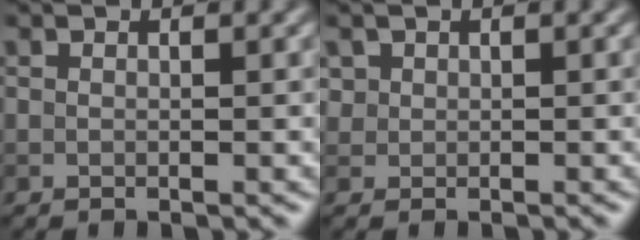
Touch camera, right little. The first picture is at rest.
{"total": 0.6, "force": [0.2, 0.5, -0.1], "torque": [0.007, -0.003, 0.005]}